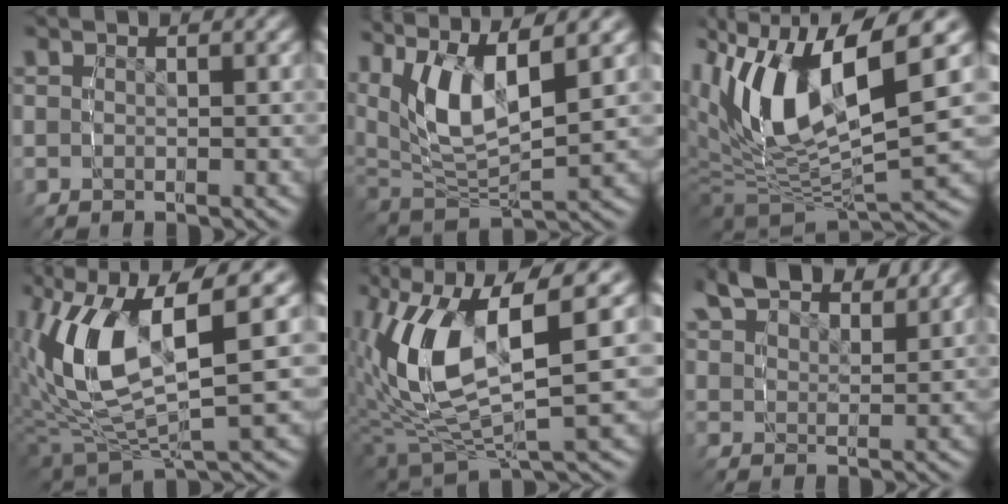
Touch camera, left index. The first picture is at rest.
{"total": 9.7, "force": [2.8, 6.1, 7.0], "torque": [-0.163, -0.004, 0.046]}
{"total": 13.3, "force": [0.2, 8.5, 10.2], "torque": [-0.232, -0.031, 0.016]}
{"total": 11.0, "force": [0.8, 6.6, 8.8], "torque": [-0.202, -0.025, 0.027]}
{"total": 11.9, "force": [0.7, 7.3, 9.4], "torque": [-0.215, -0.029, 0.026]}
{"total": 4.7, "force": [3.9, 1.9, 1.9], "torque": [-0.037, 0.002, 0.065]}